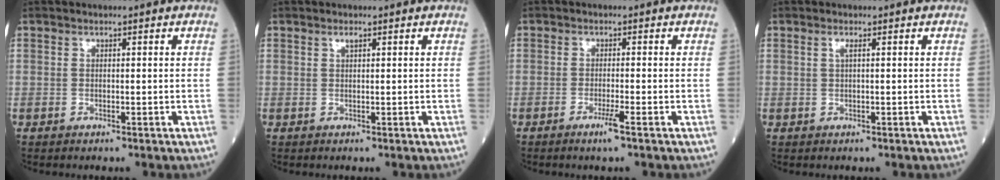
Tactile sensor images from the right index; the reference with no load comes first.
{"total": 0.8, "force": [0.5, 0.2, 0.6], "torque": [-0.012, 0.000, 0.008]}
{"total": 2.4, "force": [-1.5, -0.4, 1.9], "torque": [-0.037, -0.006, -0.028]}
{"total": 0.7, "force": [0.2, 0.0, 0.7], "torque": [-0.019, 0.002, 0.004]}